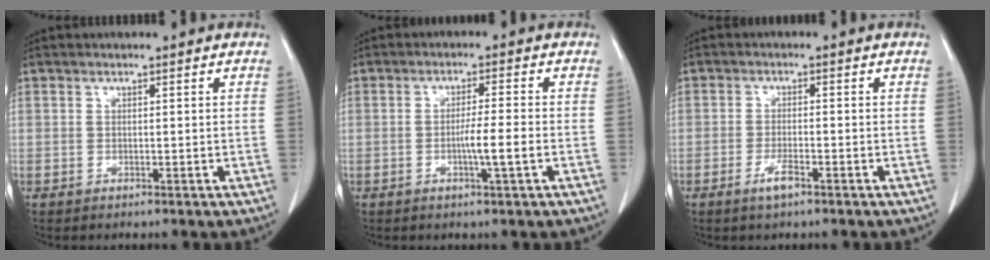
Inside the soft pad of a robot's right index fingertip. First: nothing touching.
{"total": 4.4, "force": [-1.2, -0.4, 4.2], "torque": [-0.071, -0.005, -0.021]}
{"total": 2.8, "force": [-1.7, 0.4, 2.2], "torque": [-0.046, -0.002, -0.031]}